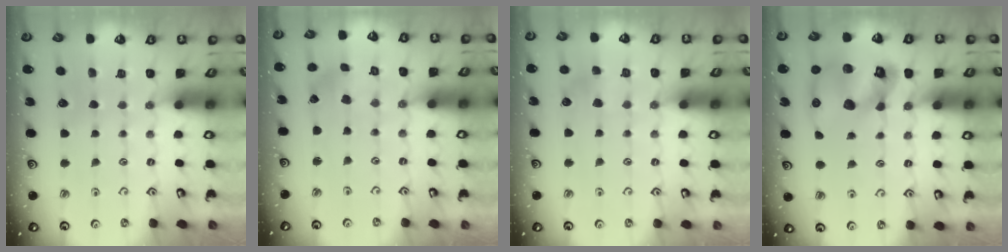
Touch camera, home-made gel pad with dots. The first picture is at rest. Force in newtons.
{"total": 0.0}
{"total": 3.6, "press": 3.6, "slide": 0.3}
{"total": 17.4, "press": 17.2, "slide": 2.5}